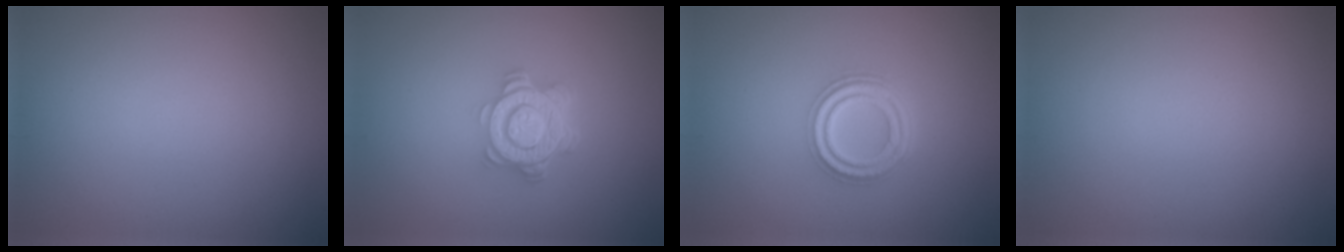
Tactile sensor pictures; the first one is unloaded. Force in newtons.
{"total": 4.8, "press": 3.7, "slide": 3.1}
{"total": 3.7, "press": 2.9, "slide": 2.3}
{"total": 0.0}